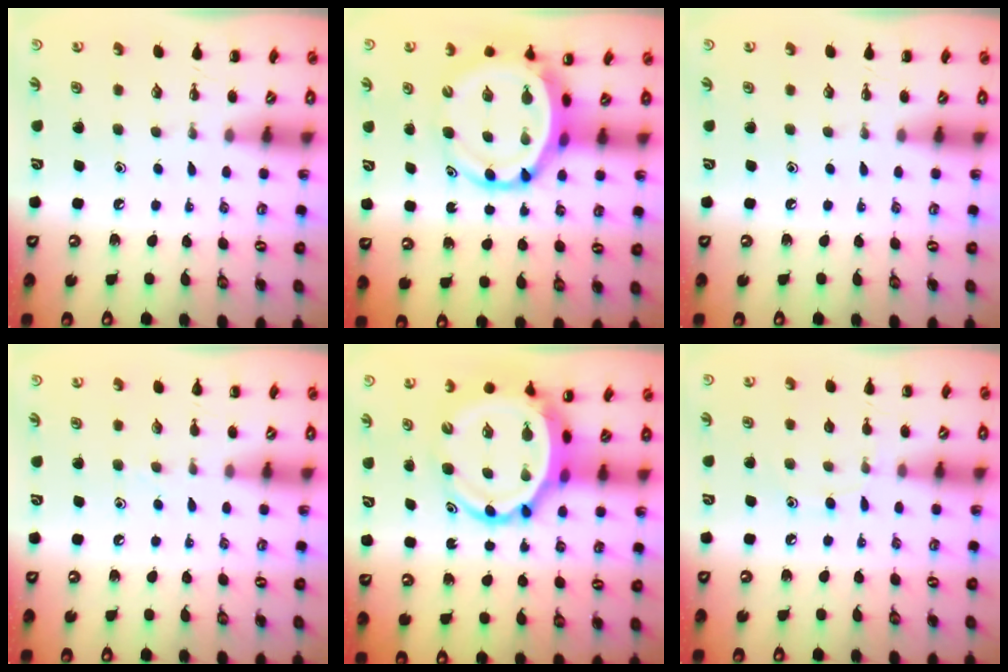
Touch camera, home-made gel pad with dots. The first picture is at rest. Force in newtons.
{"total": 8.9, "press": 8.5, "slide": 2.5}
{"total": 0.0}
{"total": 4.6, "press": 4.4, "slide": 1.2}
{"total": 9.0, "press": 8.6, "slide": 2.7}
{"total": 6.9, "press": 6.5, "slide": 2.3}